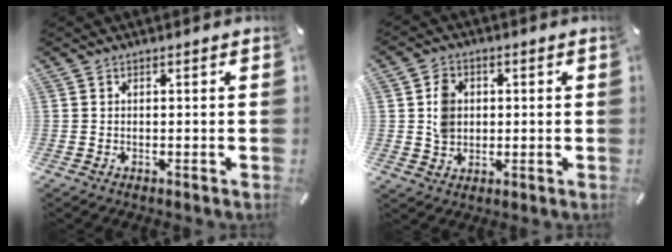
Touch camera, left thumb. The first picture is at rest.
{"total": 6.3, "force": [0.6, 5.5, 3.0], "torque": [-0.050, 0.009, 0.011]}